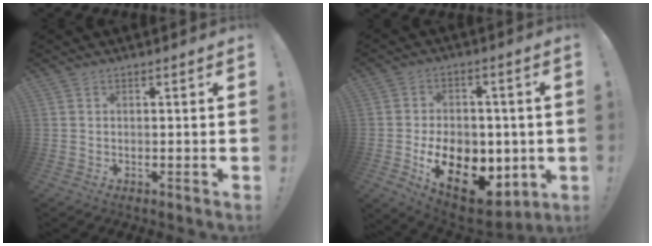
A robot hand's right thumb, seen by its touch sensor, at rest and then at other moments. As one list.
[{"total": 17.2, "force": [-4.6, 11.9, 11.5], "torque": [-0.167, 0.018, -0.061]}]